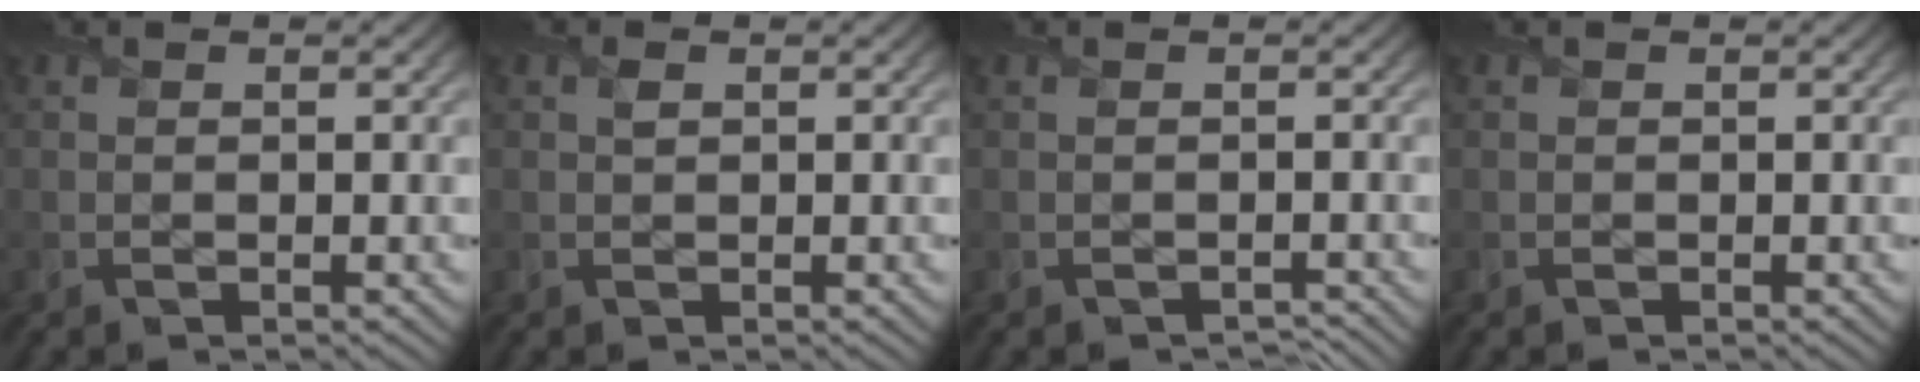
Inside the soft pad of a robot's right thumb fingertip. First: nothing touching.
{"total": 0.7, "force": [0.3, 0.4, 0.4], "torque": [-0.010, 0.000, 0.005]}
{"total": 0.7, "force": [-0.7, 0.2, 0.0], "torque": [0.005, -0.003, -0.013]}
{"total": 0.0}